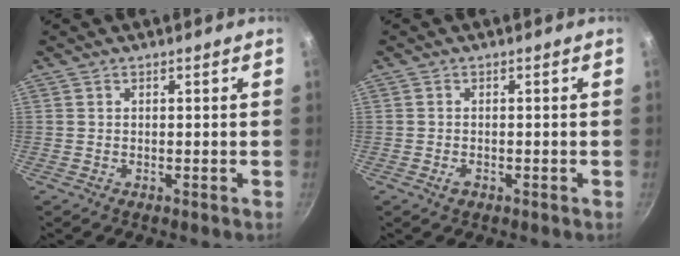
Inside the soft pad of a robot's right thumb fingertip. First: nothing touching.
{"total": 1.5, "force": [-0.7, 0.9, 1.0], "torque": [-0.020, 0.002, -0.015]}